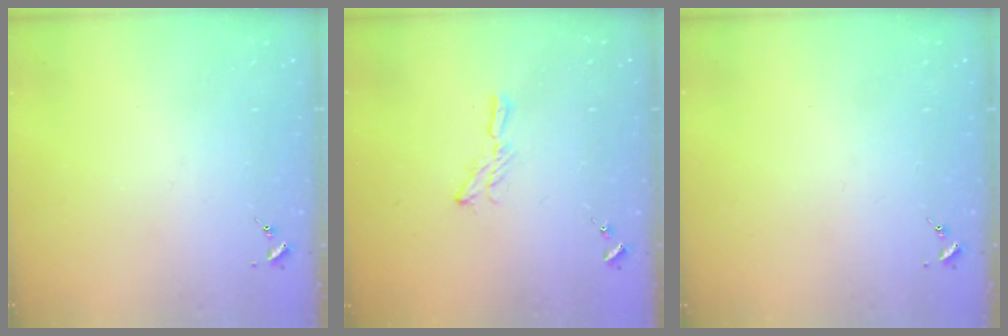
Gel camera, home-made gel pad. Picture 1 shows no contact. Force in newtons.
{"total": 6.5, "press": 6.5, "slide": 0.3}
{"total": 0.0}